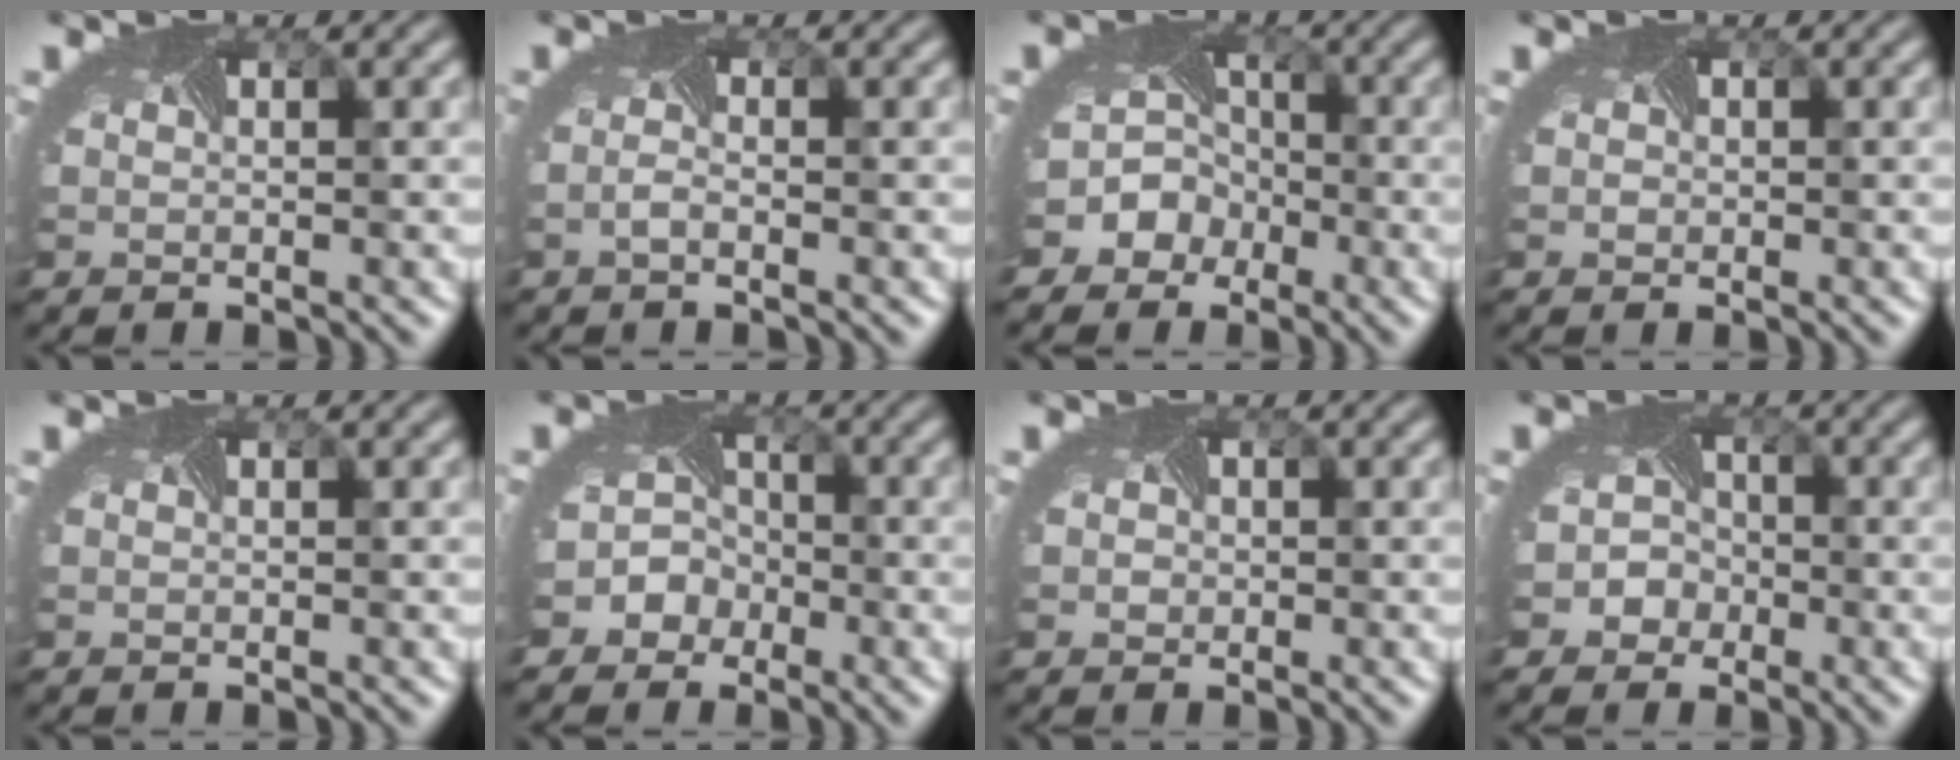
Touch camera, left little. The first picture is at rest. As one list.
[{"total": 0.8, "force": [-0.8, -0.1, 0.2], "torque": [-0.011, -0.002, -0.018]}, {"total": 7.2, "force": [-3.5, 6.1, 1.4], "torque": [-0.016, -0.007, -0.075]}, {"total": 0.6, "force": [0.0, 0.5, -0.2], "torque": [0.003, -0.003, -0.005]}, {"total": 0.0}, {"total": 4.1, "force": [-2.2, 3.4, 0.5], "torque": [0.021, 0.005, -0.044]}, {"total": 1.0, "force": [0.2, 1.0, 0.1], "torque": [-0.001, 0.000, -0.006]}, {"total": 3.1, "force": [-1.4, 2.7, 0.5], "torque": [0.015, 0.006, -0.025]}]